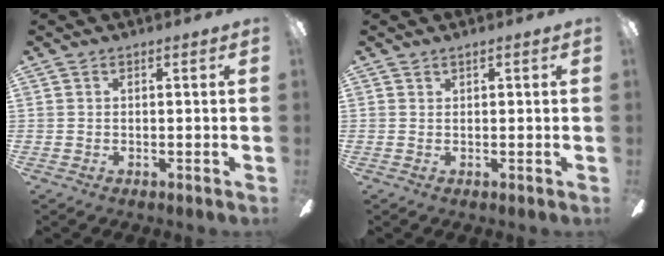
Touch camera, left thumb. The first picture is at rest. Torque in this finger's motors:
{"motor_torque": [-0.03, -0.04, 0.48, -0.13, 0.00]}